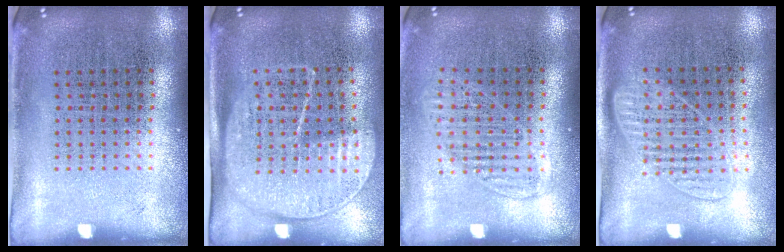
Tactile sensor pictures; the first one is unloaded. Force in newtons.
{"total": 1.7, "press": 1.4, "slide": 1.0}
{"total": 1.4, "press": 1.2, "slide": 0.7}
{"total": 1.2, "press": 1.1, "slide": 0.4}